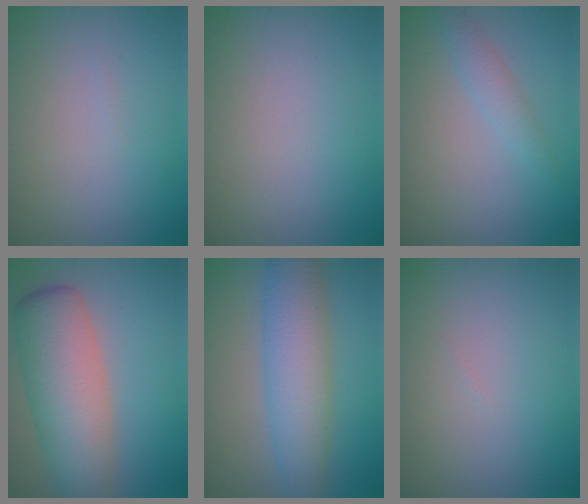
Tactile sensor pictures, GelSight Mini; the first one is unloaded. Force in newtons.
{"total": 0.0}
{"total": 1.7, "press": 1.7, "slide": 0.1}
{"total": 8.2, "press": 8.2, "slide": 0.3}
{"total": 6.5, "press": 6.5, "slide": 0.1}
{"total": 0.0}